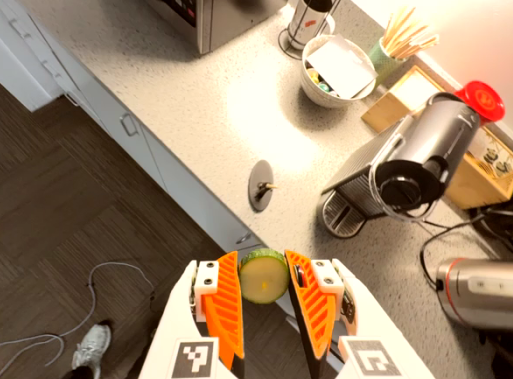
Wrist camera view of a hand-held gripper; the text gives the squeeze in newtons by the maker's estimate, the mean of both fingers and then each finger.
{"total": 9.7, "left": 10.1, "right": 9.3}